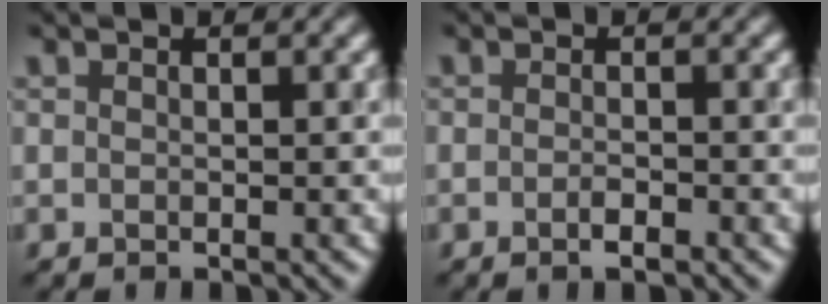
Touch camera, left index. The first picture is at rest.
{"total": 1.1, "force": [-0.7, 0.3, 0.8], "torque": [-0.011, 0.005, -0.013]}